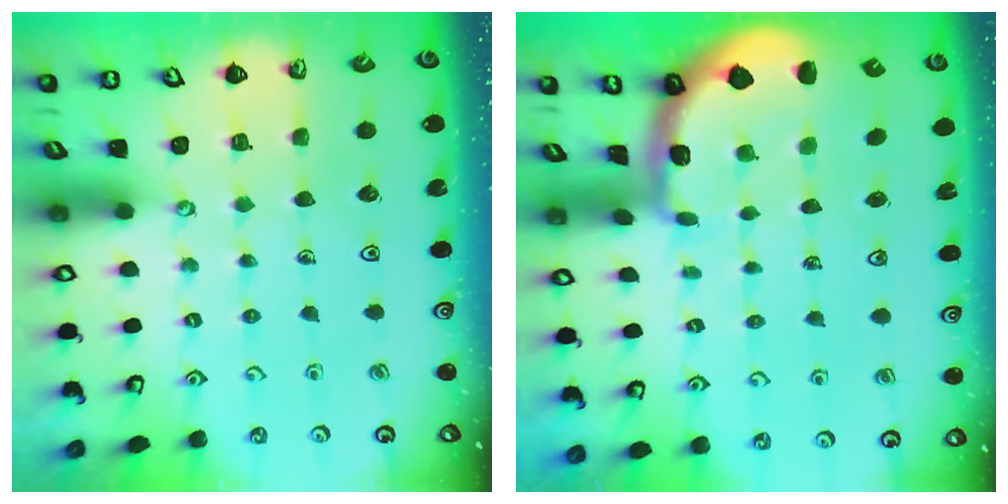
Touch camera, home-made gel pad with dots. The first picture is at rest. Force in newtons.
{"total": 1.0, "press": 0.9, "slide": 0.4}